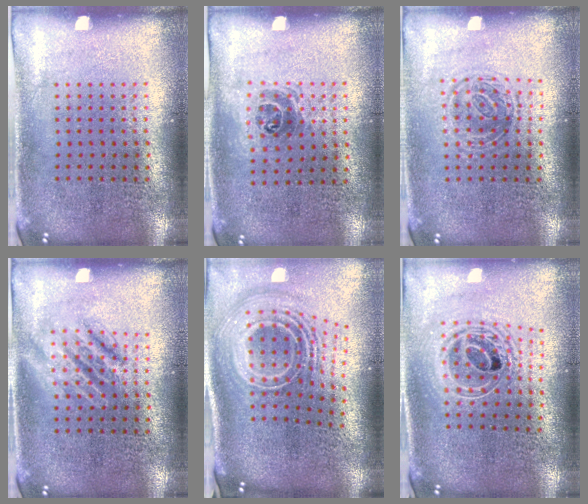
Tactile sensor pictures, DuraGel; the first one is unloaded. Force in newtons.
{"total": 0.9, "press": 0.8, "slide": 0.5}
{"total": 1.3, "press": 1.0, "slide": 0.8}
{"total": 2.6, "press": 2.5, "slide": 0.3}
{"total": 3.1, "press": 2.0, "slide": 2.3}
{"total": 2.0, "press": 1.6, "slide": 1.2}